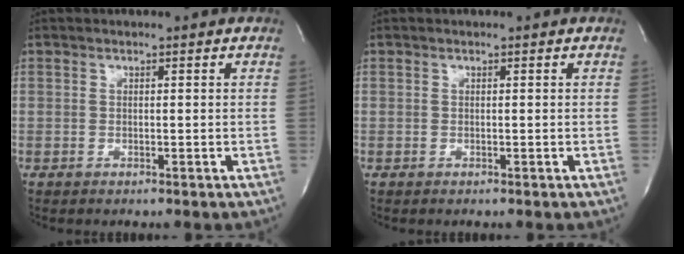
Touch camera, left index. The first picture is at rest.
{"total": 0.0}